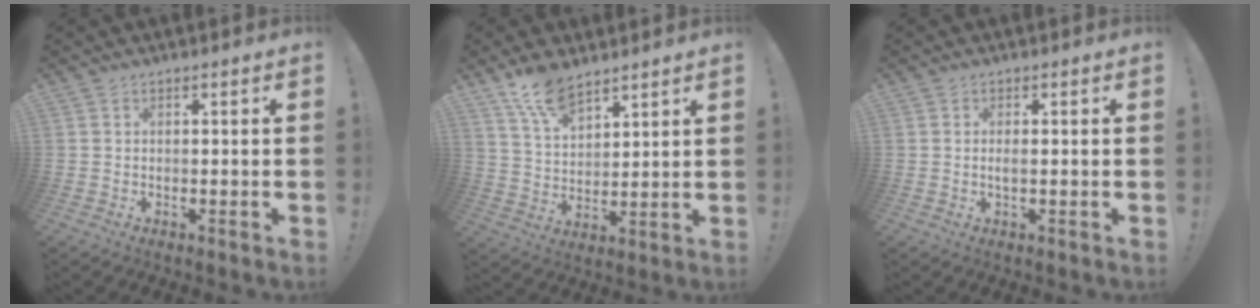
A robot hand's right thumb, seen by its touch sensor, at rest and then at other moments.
{"total": 10.2, "force": [7.9, 4.4, 4.7], "torque": [-0.095, -0.043, 0.152]}
{"total": 1.5, "force": [-0.3, 0.3, 1.5], "torque": [-0.026, 0.000, -0.007]}